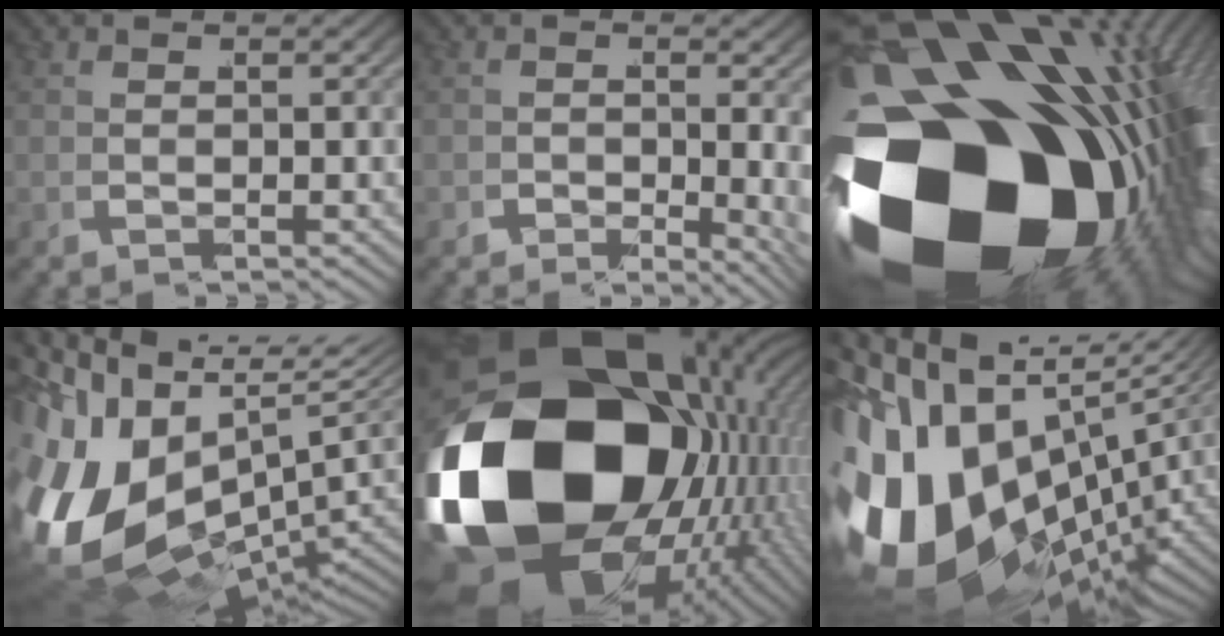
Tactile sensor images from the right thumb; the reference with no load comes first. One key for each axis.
{"total": 3.0, "fx": -1.0, "fy": 1.6, "fz": 2.4, "tx": -0.036, "ty": -0.031, "tz": -0.009}
{"total": 47.9, "fx": -8.7, "fy": 29.1, "fz": 37.0, "tx": -0.543, "ty": -0.074, "tz": -0.109}
{"total": 22.1, "fx": -3.9, "fy": 15.0, "fz": 15.8, "tx": -0.297, "ty": -0.050, "tz": -0.047}
{"total": 39.0, "fx": -4.0, "fy": 24.4, "fz": 30.2, "tx": -0.548, "ty": -0.101, "tz": -0.021}
{"total": 28.8, "fx": -4.8, "fy": 19.9, "fz": 20.3, "tx": -0.390, "ty": -0.057, "tz": -0.061}